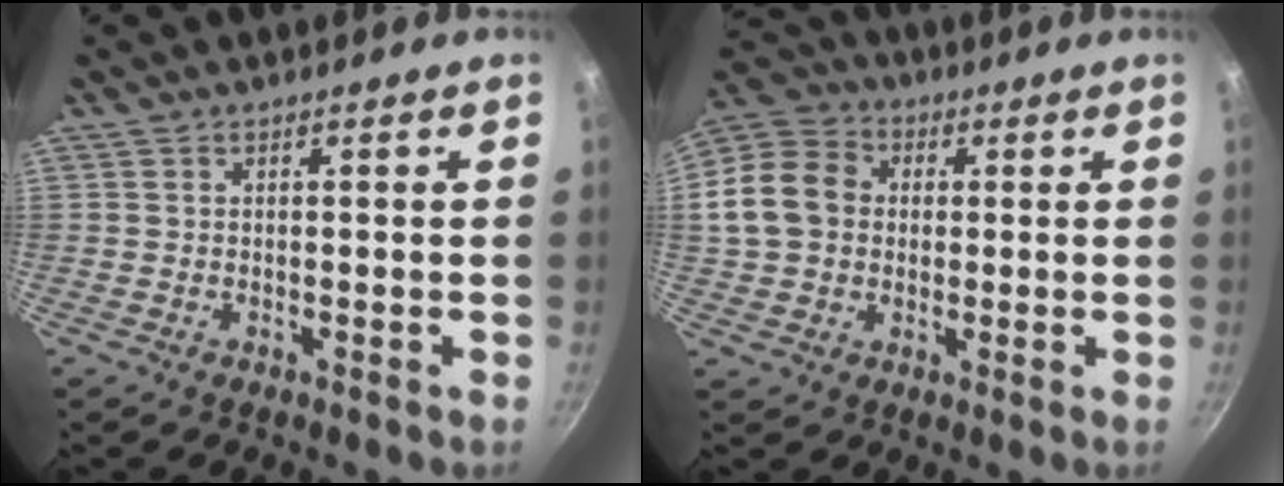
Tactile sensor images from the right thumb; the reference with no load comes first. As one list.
[{"total": 12.6, "force": [1.0, 10.5, 6.9], "torque": [-0.107, 0.024, 0.003]}]